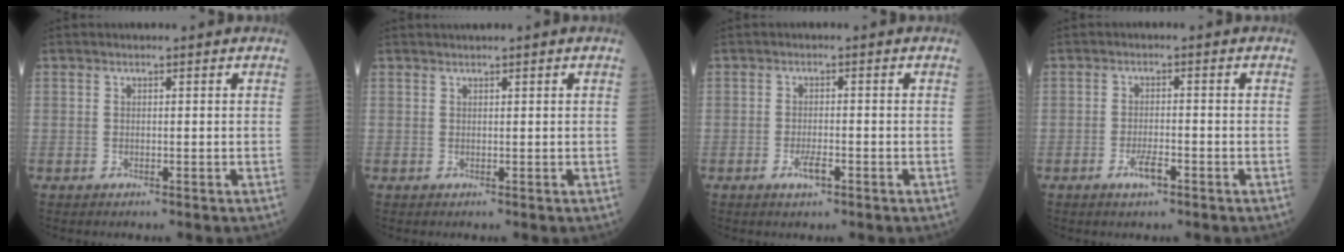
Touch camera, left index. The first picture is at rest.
{"total": 1.1, "force": [0.9, -0.3, 0.6], "torque": [-0.010, 0.010, 0.023]}
{"total": 2.7, "force": [-1.5, 0.6, 2.1], "torque": [-0.040, -0.006, -0.030]}
{"total": 2.8, "force": [-1.7, 0.6, 2.2], "torque": [-0.042, -0.006, -0.034]}